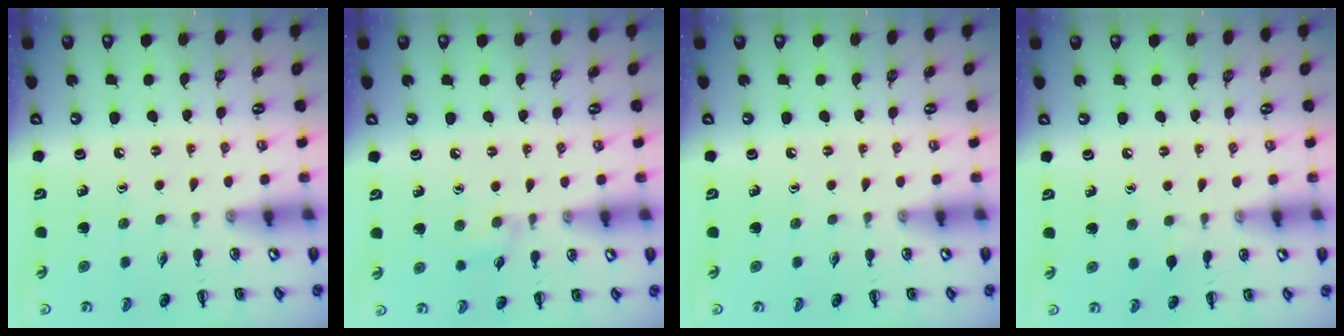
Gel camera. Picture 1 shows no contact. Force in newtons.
{"total": 5.8, "press": 5.4, "slide": 2.1}
{"total": 0.0}
{"total": 3.8, "press": 3.6, "slide": 1.3}